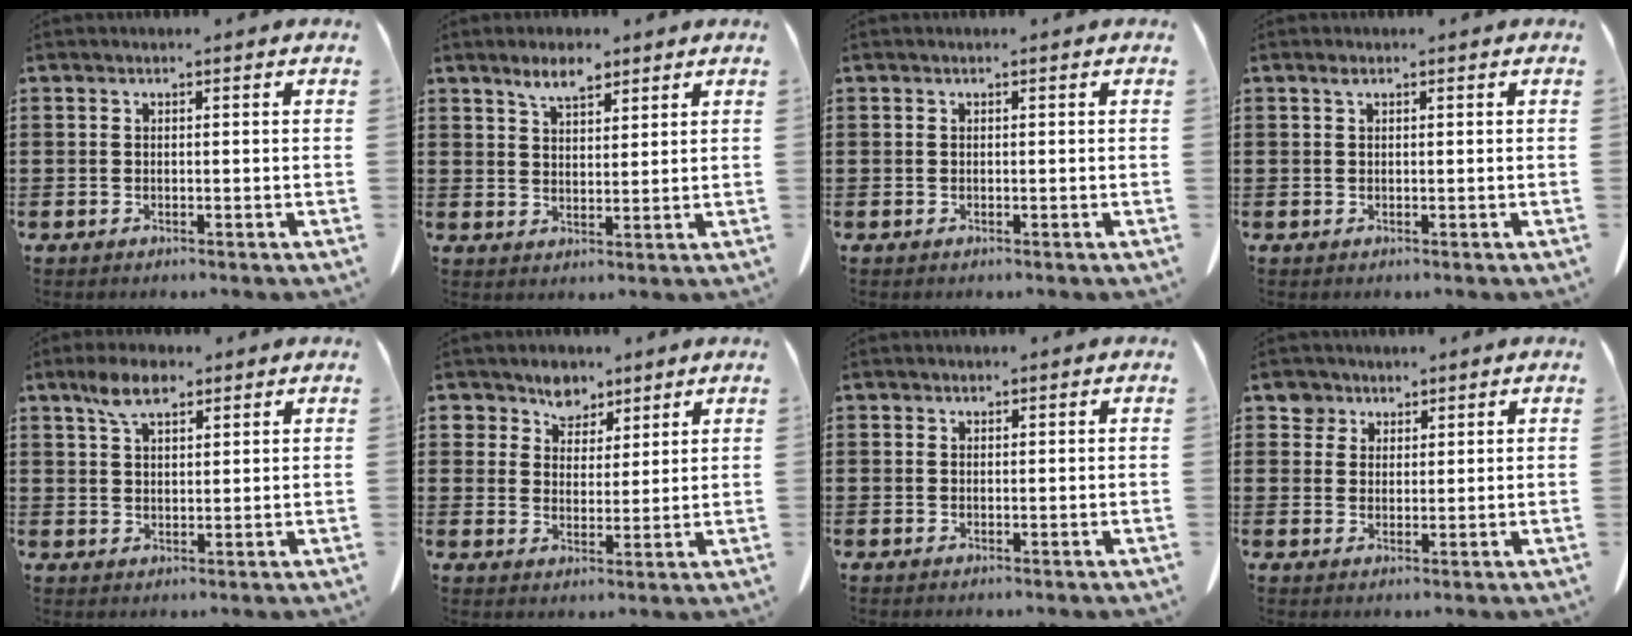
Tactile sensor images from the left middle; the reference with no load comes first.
{"total": 4.5, "force": [3.5, 1.6, 2.3], "torque": [-0.046, -0.004, 0.062]}
{"total": 0.0}
{"total": 0.7, "force": [0.4, 0.4, 0.5], "torque": [-0.012, 0.001, 0.008]}
{"total": 5.7, "force": [3.6, 2.3, 3.7], "torque": [-0.082, 0.006, 0.067]}
{"total": 5.6, "force": [4.5, 3.3, 0.7], "torque": [-0.034, -0.010, 0.082]}
{"total": 0.6, "force": [0.5, 0.3, 0.0], "torque": [-0.003, 0.000, 0.011]}
{"total": 3.4, "force": [2.5, 2.3, 0.3], "torque": [-0.012, 0.004, 0.048]}